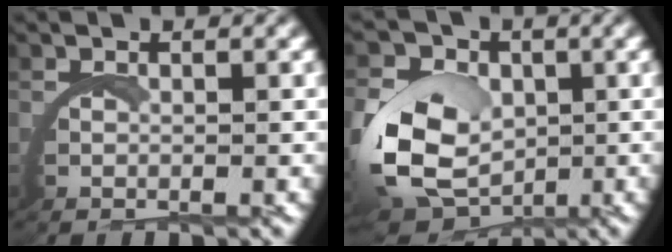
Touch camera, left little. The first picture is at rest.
{"total": 8.3, "force": [-0.5, 6.6, 5.0], "torque": [-0.142, -0.043, 0.006]}